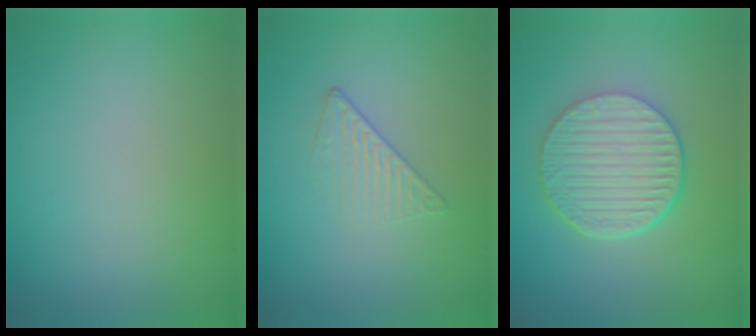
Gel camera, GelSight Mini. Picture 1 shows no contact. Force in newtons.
{"total": 1.5, "press": 0.7, "slide": 1.3}
{"total": 6.5, "press": 4.8, "slide": 4.4}